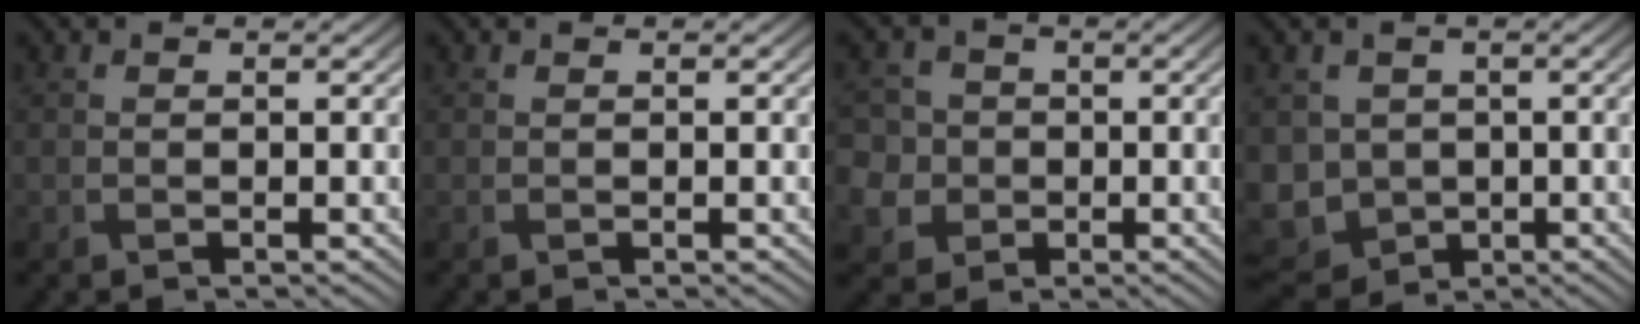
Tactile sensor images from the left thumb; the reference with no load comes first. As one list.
[{"total": 0.0}, {"total": 7.7, "force": [-0.8, 7.3, 2.4], "torque": [-0.088, 0.011, -0.047]}, {"total": 7.8, "force": [-1.0, 6.6, 3.9], "torque": [-0.107, -0.021, -0.019]}]